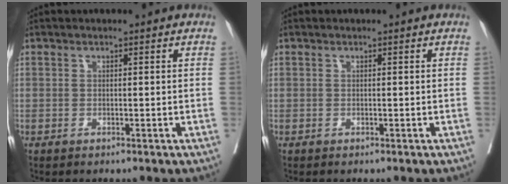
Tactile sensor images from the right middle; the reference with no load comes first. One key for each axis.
{"total": 0.0}